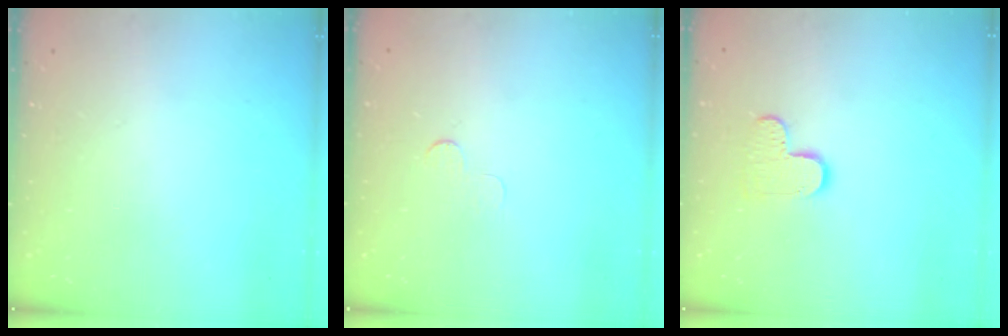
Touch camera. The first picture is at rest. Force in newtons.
{"total": 3.0, "press": 2.9, "slide": 0.3}
{"total": 7.0, "press": 7.0, "slide": 0.3}